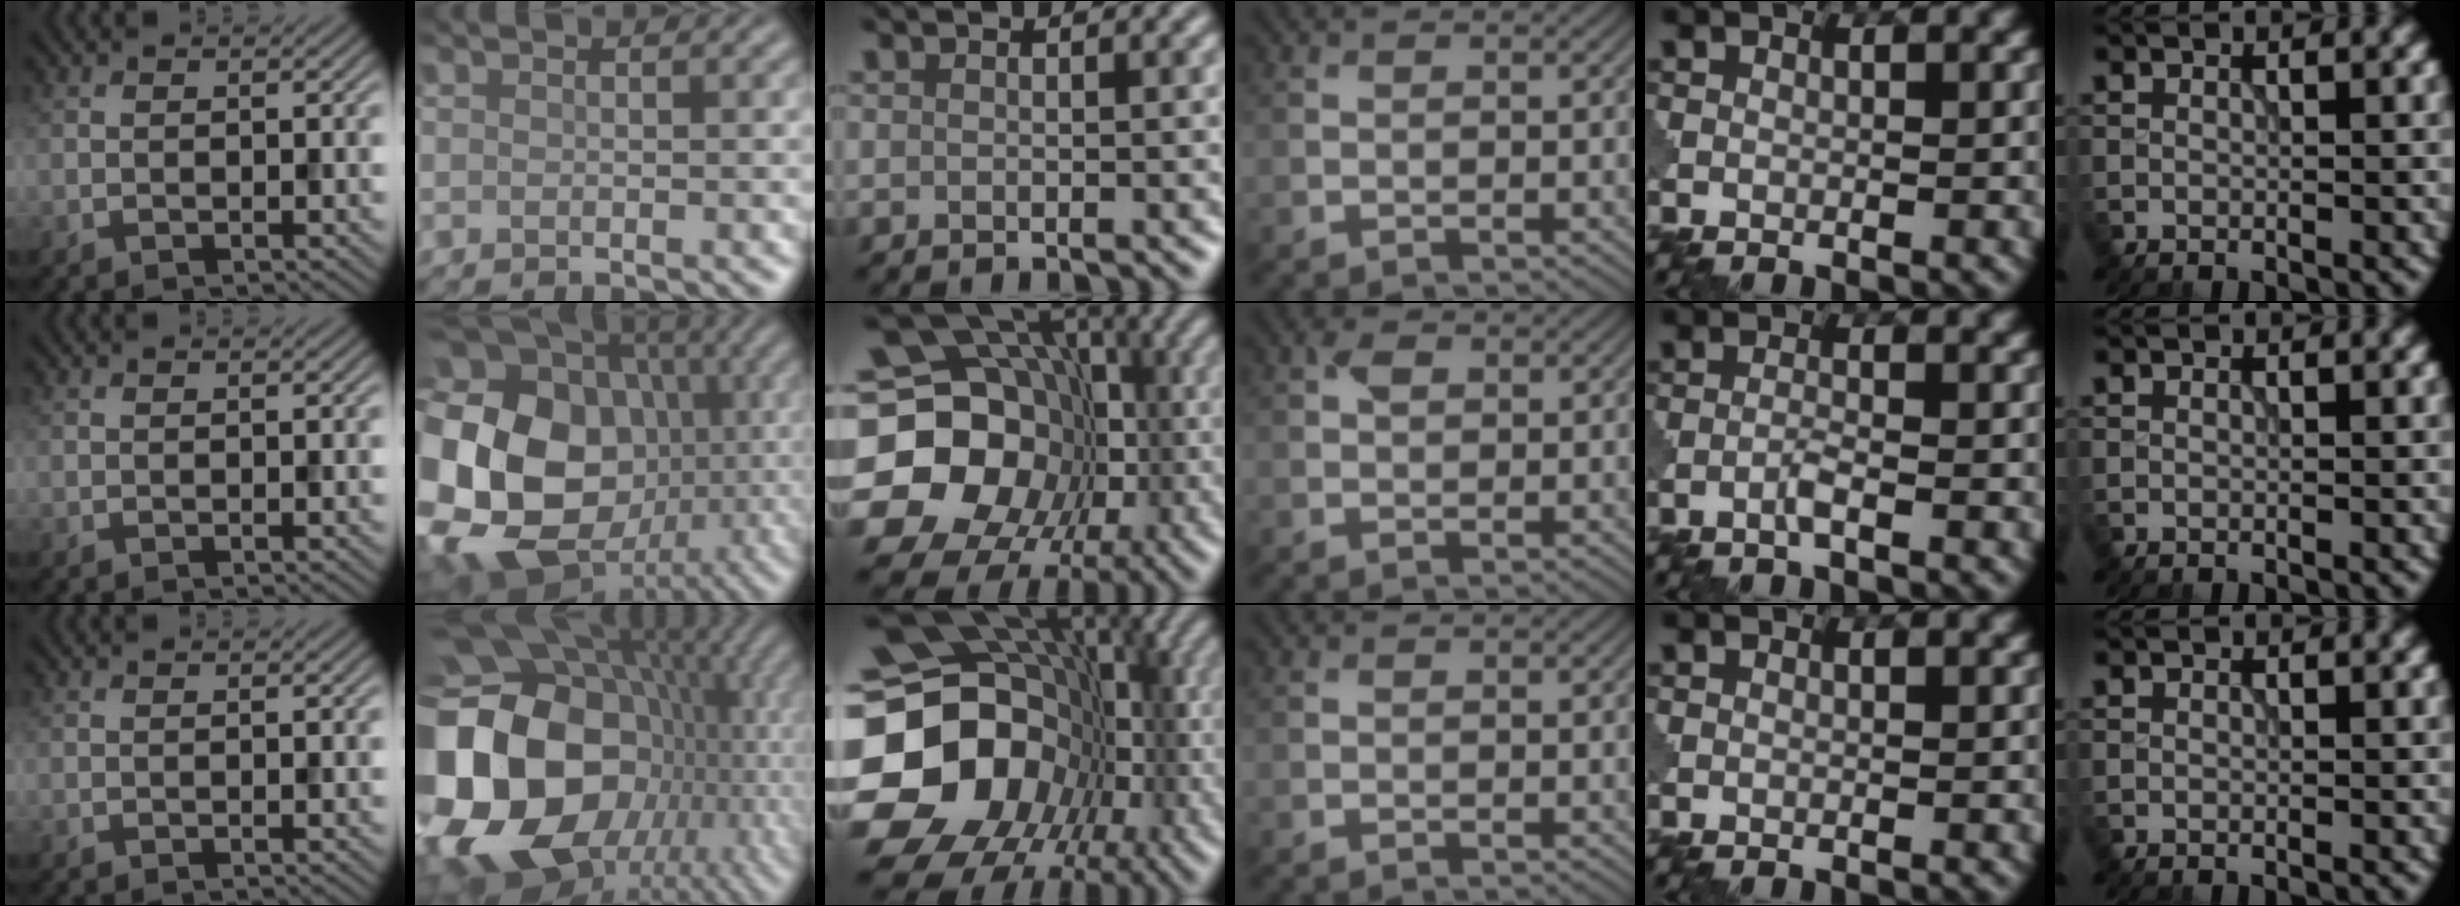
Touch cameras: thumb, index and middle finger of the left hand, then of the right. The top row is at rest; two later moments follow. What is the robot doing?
{"motion": "assemble", "object": "puzzle pieces"}